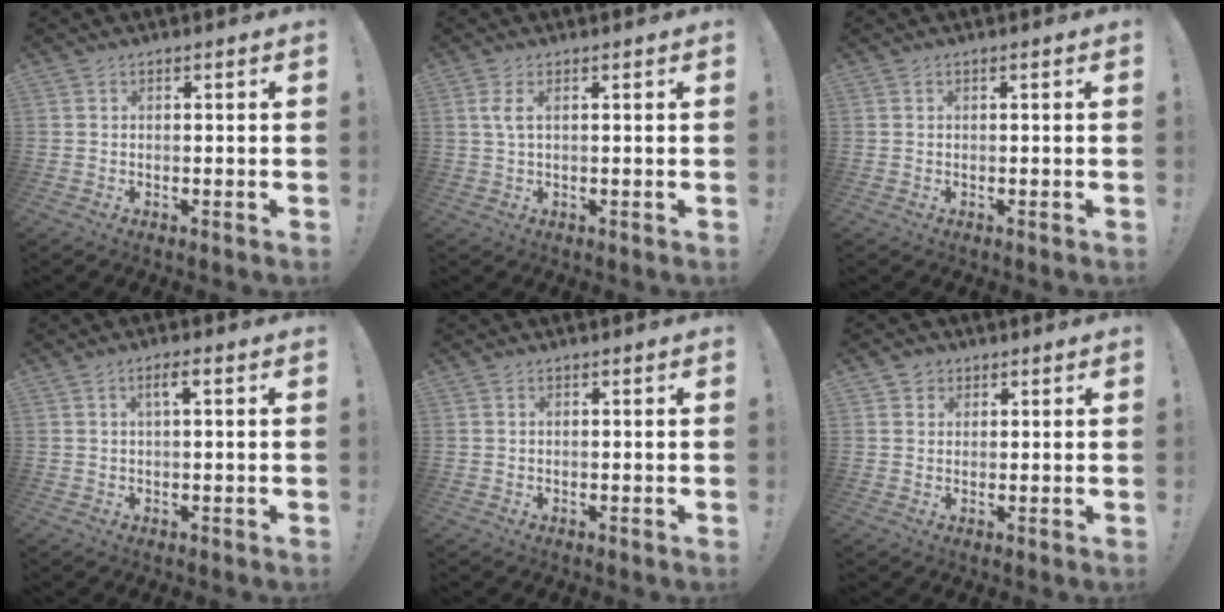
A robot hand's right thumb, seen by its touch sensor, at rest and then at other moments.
{"total": 3.0, "force": [0.9, 0.8, 2.8], "torque": [-0.048, -0.002, 0.015]}
{"total": 0.0}
{"total": 3.1, "force": [0.8, 0.4, 2.9], "torque": [-0.042, -0.002, 0.007]}
{"total": 0.0}
{"total": 3.1, "force": [1.5, 2.6, 0.5], "torque": [0.000, -0.005, 0.027]}